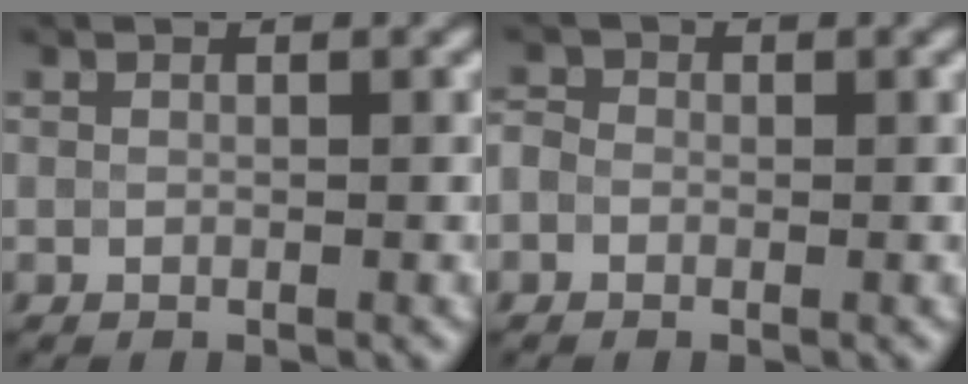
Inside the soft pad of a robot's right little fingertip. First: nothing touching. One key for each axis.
{"total": 1.1, "fx": -0.5, "fy": 1.0, "fz": 0.3, "tx": 0.004, "ty": 0.004, "tz": -0.019}